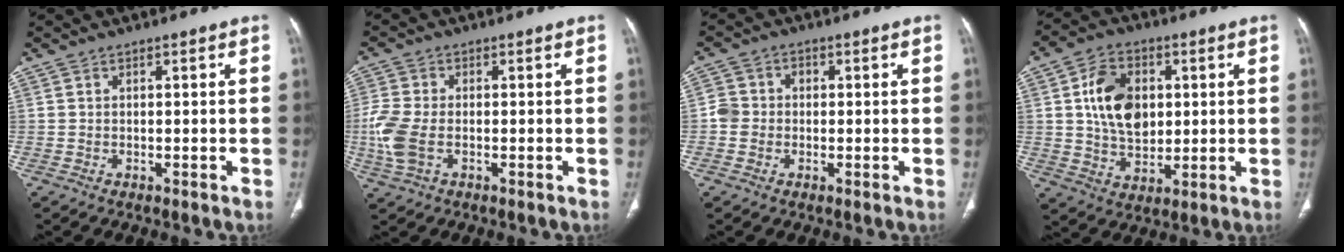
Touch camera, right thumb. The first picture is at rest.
{"total": 7.6, "force": [-1.5, 4.5, 5.9], "torque": [-0.158, 0.003, -0.030]}
{"total": 4.0, "force": [-0.5, 3.8, 1.4], "torque": [-0.013, 0.015, -0.016]}
{"total": 12.5, "force": [2.3, 8.6, 8.7], "torque": [-0.125, -0.007, 0.044]}